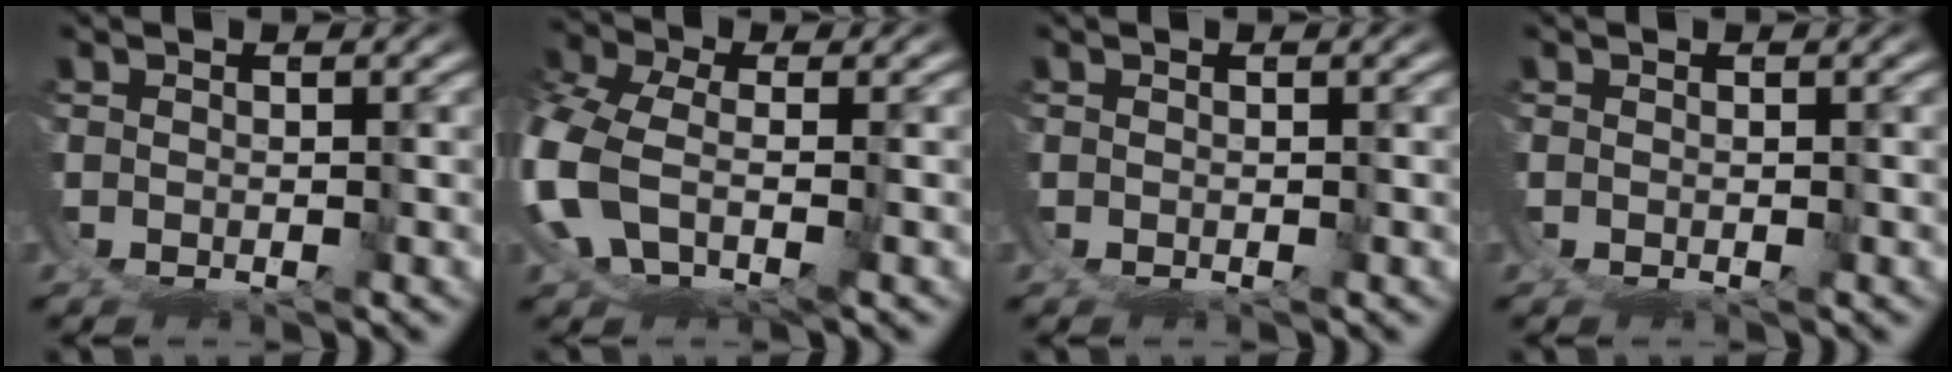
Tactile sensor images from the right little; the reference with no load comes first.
{"total": 6.1, "force": [-0.6, 4.9, 3.6], "torque": [-0.145, -0.034, -0.002]}
{"total": 0.0}
{"total": 0.0}